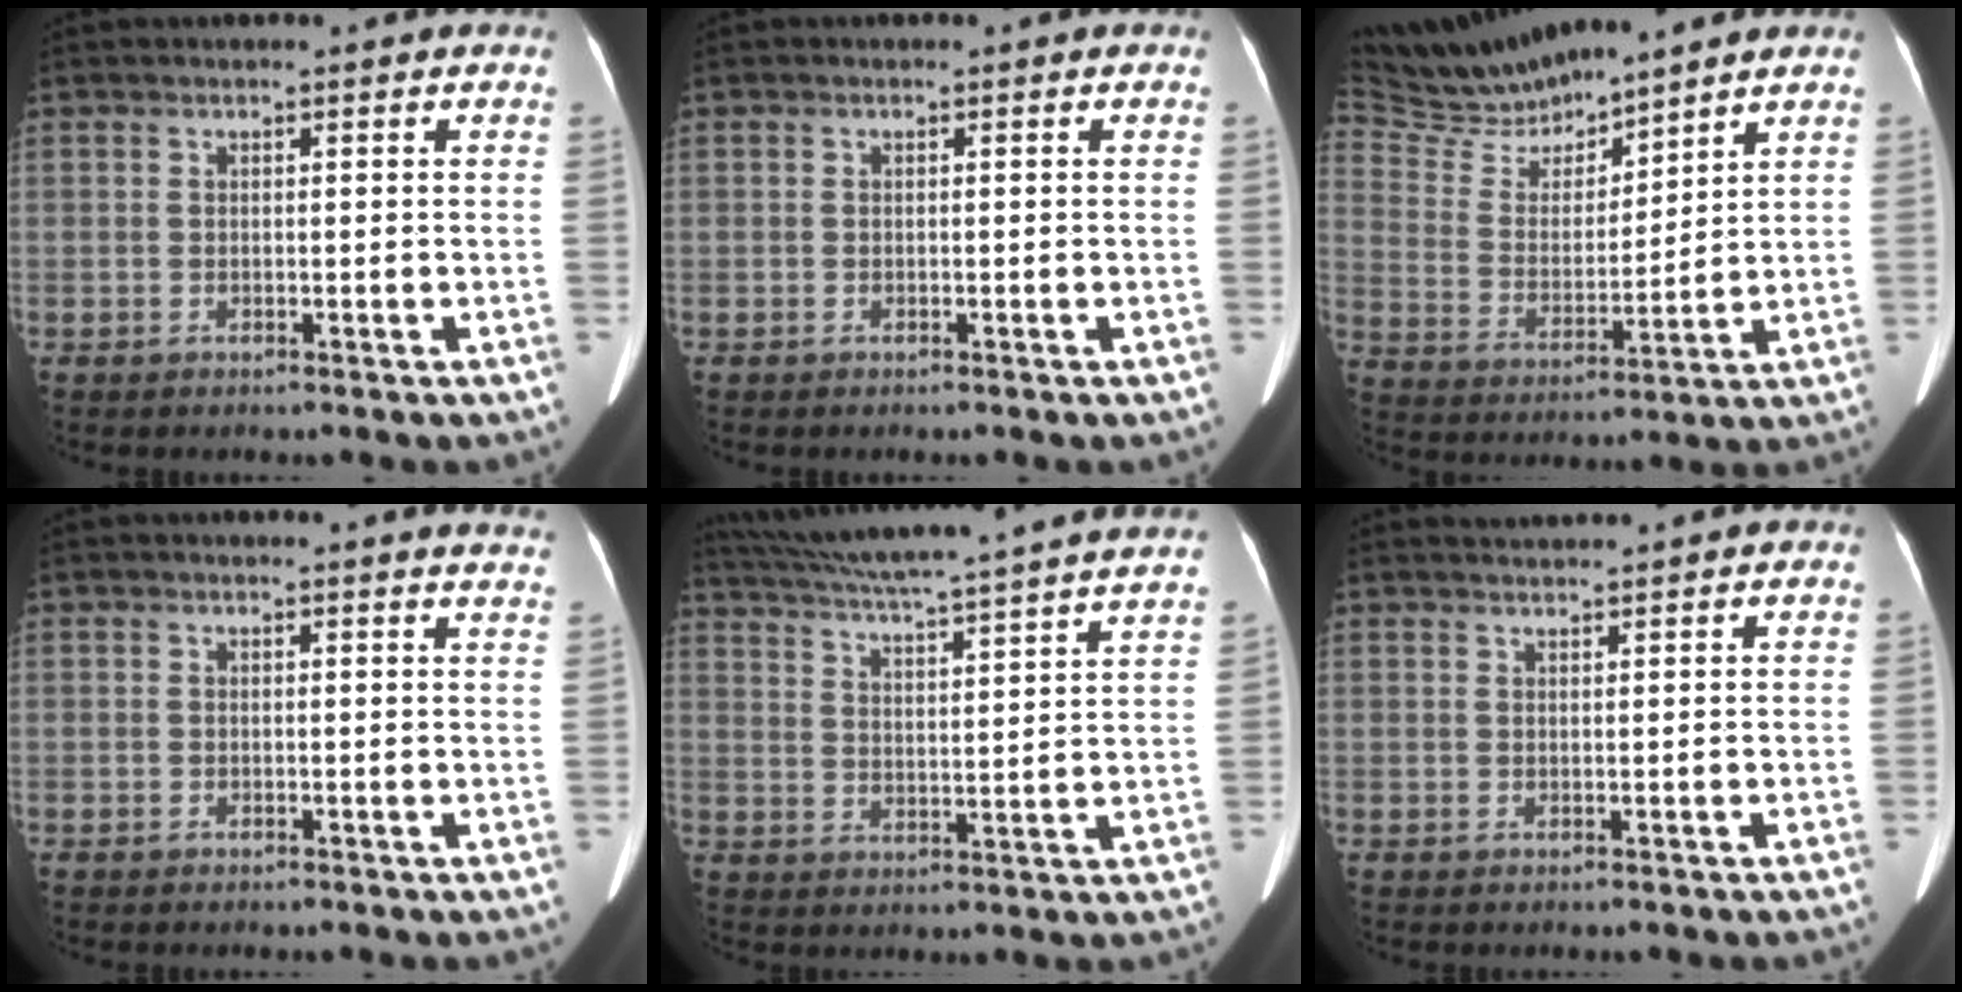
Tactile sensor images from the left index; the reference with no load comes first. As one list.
[{"total": 0.0}, {"total": 11.3, "force": [10.9, 1.4, 2.7], "torque": [-0.071, 0.009, 0.221]}, {"total": 8.1, "force": [7.9, 0.6, 1.8], "torque": [-0.005, -0.014, 0.054]}, {"total": 24.7, "force": [22.2, -0.9, 10.9], "torque": [-0.190, -0.015, 0.301]}, {"total": 2.2, "force": [2.1, -0.5, 0.2], "torque": [-0.001, 0.015, 0.042]}]